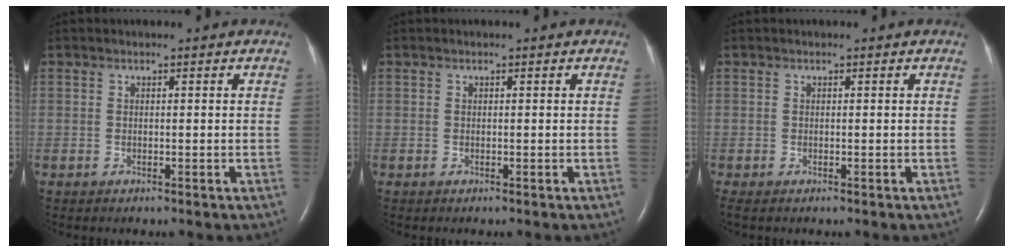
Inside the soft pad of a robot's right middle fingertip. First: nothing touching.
{"total": 0.0}
{"total": 0.0}